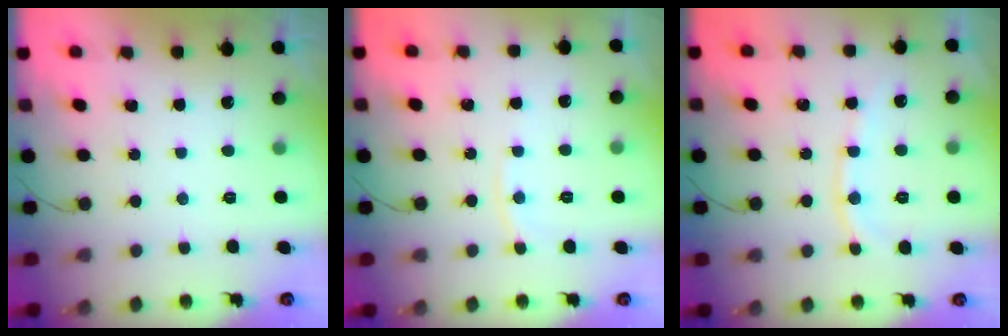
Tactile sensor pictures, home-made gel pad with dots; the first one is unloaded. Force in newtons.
{"total": 4.9, "press": 4.8, "slide": 0.7}
{"total": 8.5, "press": 8.4, "slide": 1.2}